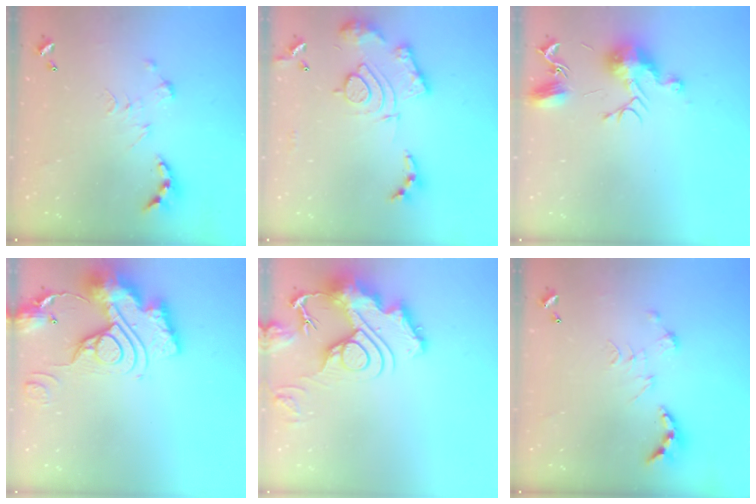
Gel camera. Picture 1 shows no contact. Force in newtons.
{"total": 17.4, "press": 17.3, "slide": 1.7}
{"total": 9.6, "press": 9.6, "slide": 0.4}
{"total": 21.4, "press": 21.3, "slide": 2.0}
{"total": 17.0, "press": 16.9, "slide": 1.8}
{"total": 0.8, "press": 0.8, "slide": 0.3}